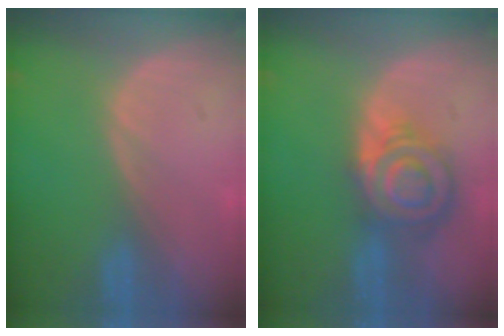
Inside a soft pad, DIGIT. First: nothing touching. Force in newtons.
{"total": 7.8, "press": 7.8, "slide": 0.6}